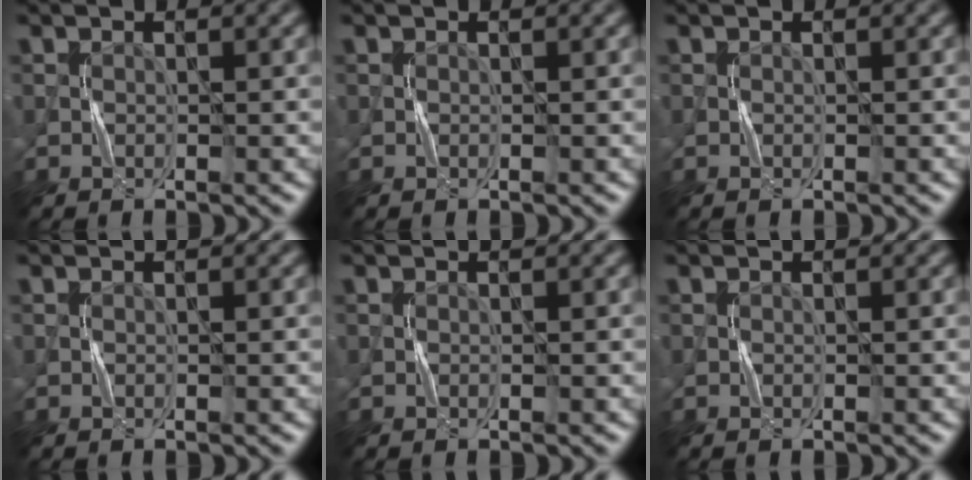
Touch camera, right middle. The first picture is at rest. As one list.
[{"total": 0.0}, {"total": 0.0}, {"total": 0.0}, {"total": 0.0}, {"total": 0.0}]